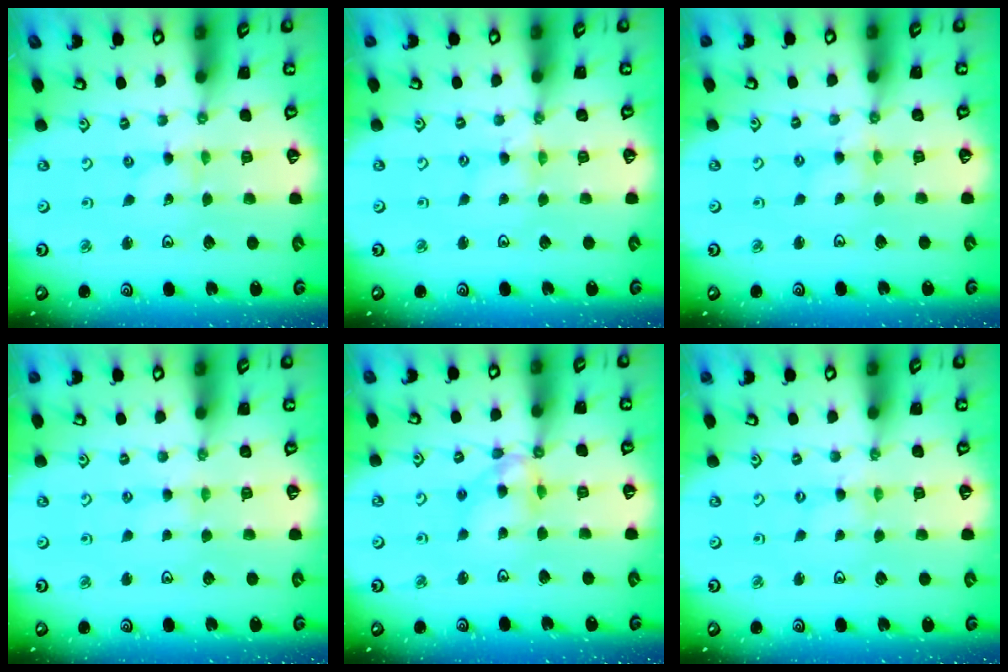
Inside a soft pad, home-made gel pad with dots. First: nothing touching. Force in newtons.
{"total": 0.7, "press": 0.6, "slide": 0.2}
{"total": 2.3, "press": 2.2, "slide": 0.4}
{"total": 2.1, "press": 2.1, "slide": 0.2}
{"total": 11.4, "press": 11.3, "slide": 1.2}
{"total": 0.0}